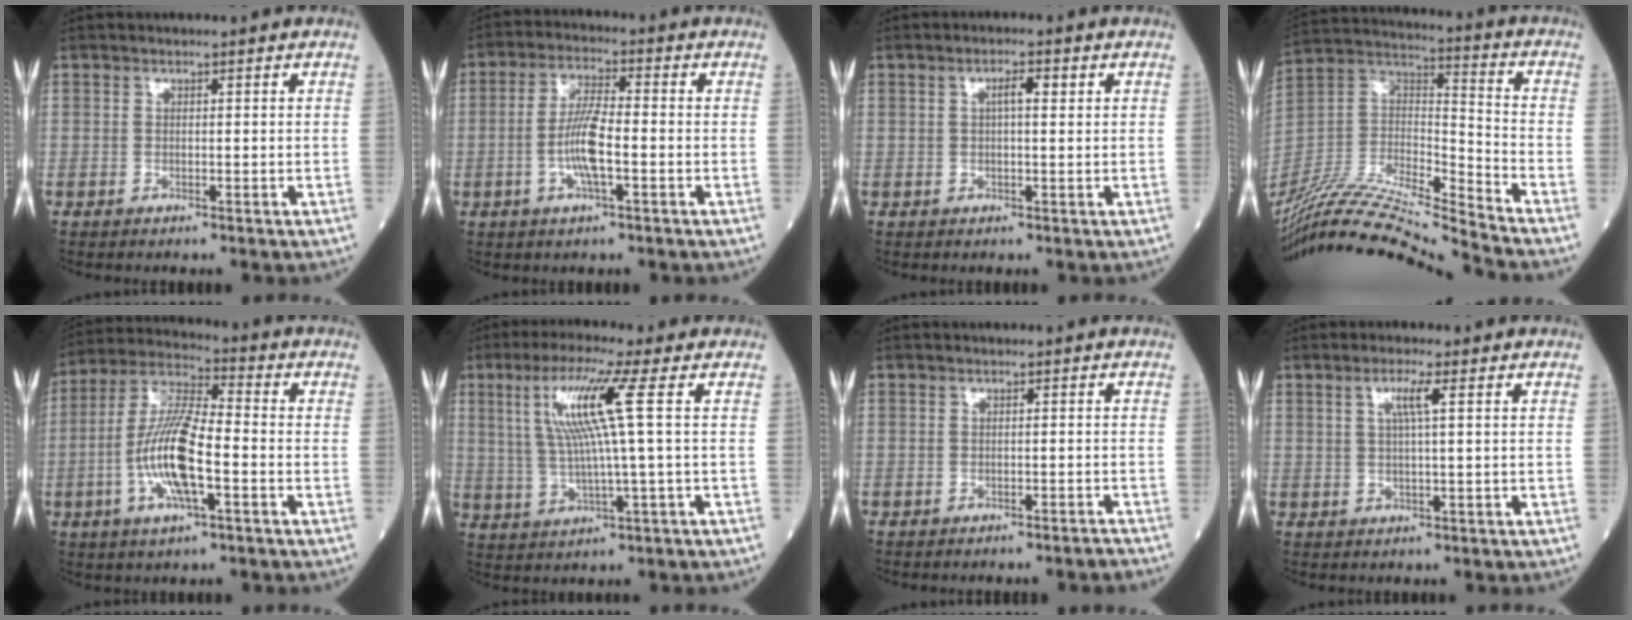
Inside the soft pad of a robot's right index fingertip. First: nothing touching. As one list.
[{"total": 7.2, "force": [-1.6, 1.2, 6.9], "torque": [-0.138, 0.002, -0.036]}, {"total": 2.4, "force": [0.7, 0.5, 2.3], "torque": [-0.042, 0.007, 0.011]}, {"total": 20.7, "force": [-19.2, -0.9, 7.5], "torque": [-0.162, 0.012, -0.351]}, {"total": 12.7, "force": [-3.0, 2.7, 12.0], "torque": [-0.246, 0.003, -0.059]}, {"total": 9.7, "force": [2.6, -1.1, 9.3], "torque": [-0.185, 0.010, 0.052]}, {"total": 2.7, "force": [-2.6, 0.0, 0.6], "torque": [-0.006, 0.005, -0.032]}, {"total": 3.1, "force": [1.0, -0.2, 2.9], "torque": [-0.059, 0.004, 0.019]}]